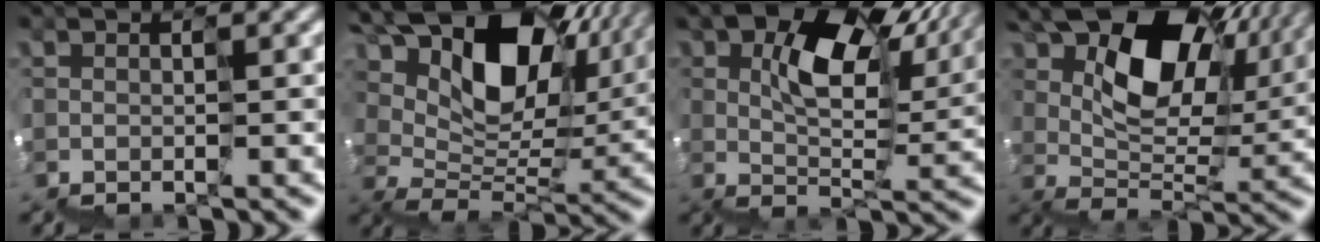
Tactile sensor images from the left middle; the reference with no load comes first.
{"total": 13.7, "force": [8.8, 7.3, 7.5], "torque": [-0.148, 0.023, 0.158]}
{"total": 8.4, "force": [4.6, 3.9, 5.7], "torque": [-0.095, 0.016, 0.073]}
{"total": 12.0, "force": [7.1, 6.2, 7.4], "torque": [-0.120, 0.022, 0.119]}